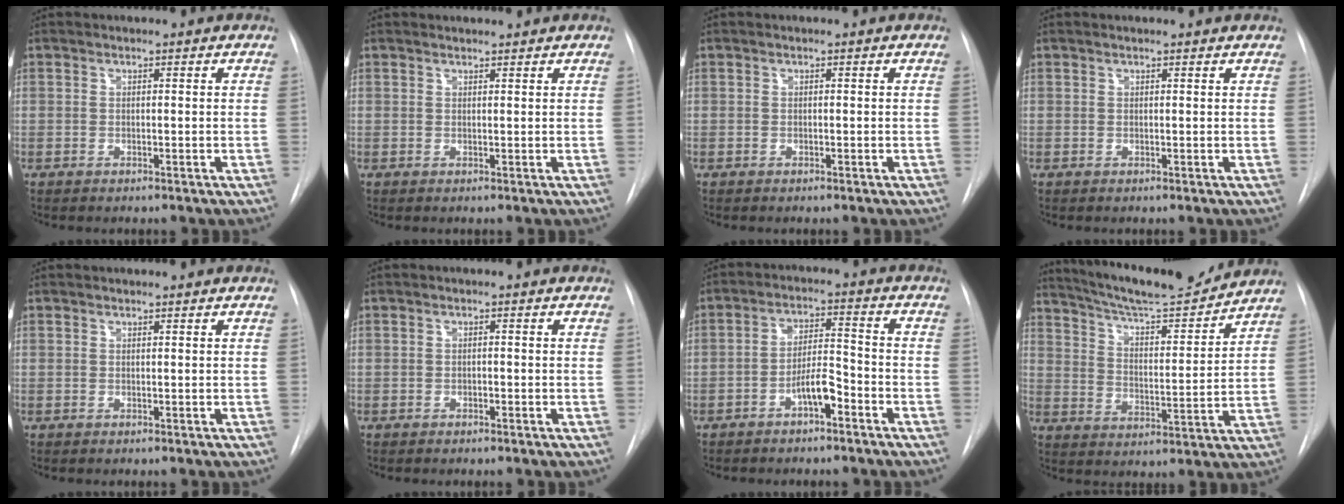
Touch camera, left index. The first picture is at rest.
{"total": 0.5, "force": [0.5, -0.1, 0.1], "torque": [-0.003, 0.010, 0.007]}
{"total": 0.0}
{"total": 0.6, "force": [0.5, -0.1, 0.4], "torque": [-0.008, 0.012, -0.002]}
{"total": 0.7, "force": [-0.7, -0.3, -0.1], "torque": [0.001, 0.007, -0.007]}
{"total": 2.0, "force": [-2.0, 0.1, 0.0], "torque": [0.001, -0.002, -0.031]}
{"total": 5.8, "force": [-4.5, 0.9, 3.6], "torque": [-0.068, 0.011, -0.074]}
{"total": 15.3, "force": [14.0, 1.4, 6.0], "torque": [-0.105, -0.010, 0.215]}